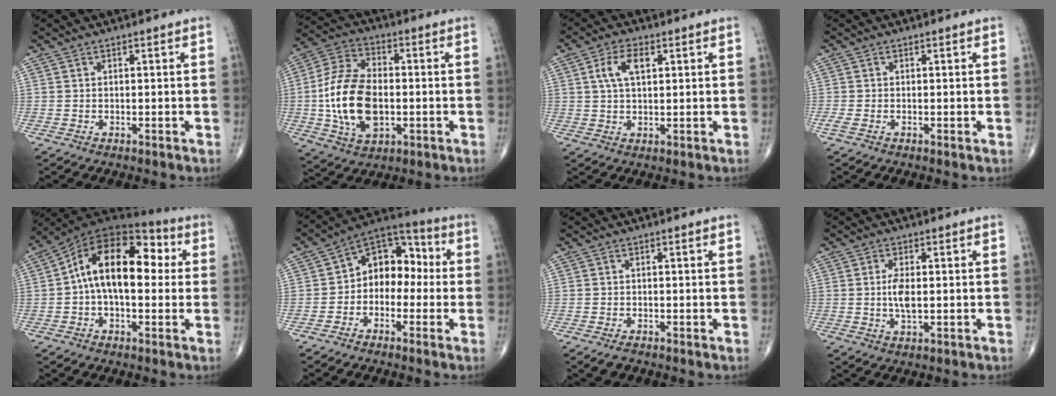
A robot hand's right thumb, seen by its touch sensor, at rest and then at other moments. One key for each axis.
{"total": 16.5, "fx": -1.7, "fy": 9.8, "fz": 13.2, "tx": -0.247, "ty": 0.014, "tz": -0.029}
{"total": 6.0, "fx": 1.9, "fy": 3.0, "fz": 4.8, "tx": -0.095, "ty": 0.005, "tz": 0.037}
{"total": 1.4, "fx": -0.4, "fy": 0.5, "fz": 1.2, "tx": -0.030, "ty": -0.004, "tz": -0.011}
{"total": 16.9, "fx": 1.6, "fy": 9.6, "fz": 13.8, "tx": -0.198, "ty": 0.048, "tz": 0.015}
{"total": 11.0, "fx": -0.7, "fy": 8.0, "fz": 7.5, "tx": -0.068, "ty": 0.046, "tz": -0.036}
{"total": 1.6, "fx": -1.1, "fy": 0.7, "fz": 0.9, "tx": -0.016, "ty": 0.000, "tz": -0.021}
{"total": 3.9, "fx": 0.0, "fy": 1.5, "fz": 3.5, "tx": -0.070, "ty": -0.007, "tz": -0.003}